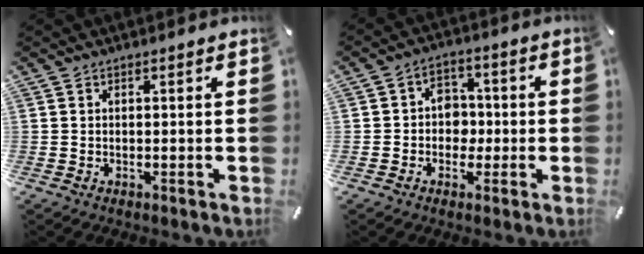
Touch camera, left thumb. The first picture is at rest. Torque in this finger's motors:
{"motor_torque": [0.70, 0.70, 0.41, 0.16, 0.00]}